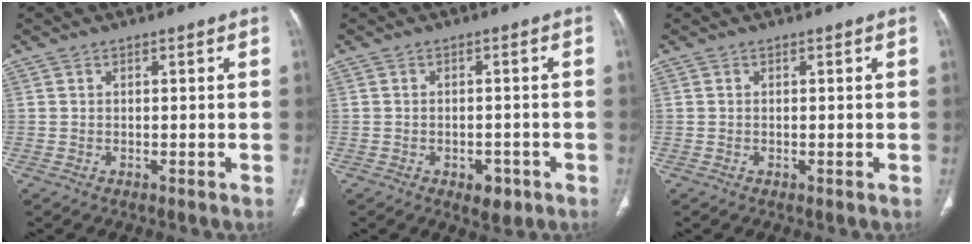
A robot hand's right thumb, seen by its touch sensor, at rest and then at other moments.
{"total": 4.0, "force": [-1.9, 2.4, 2.5], "torque": [-0.020, 0.007, -0.019]}
{"total": 0.0}